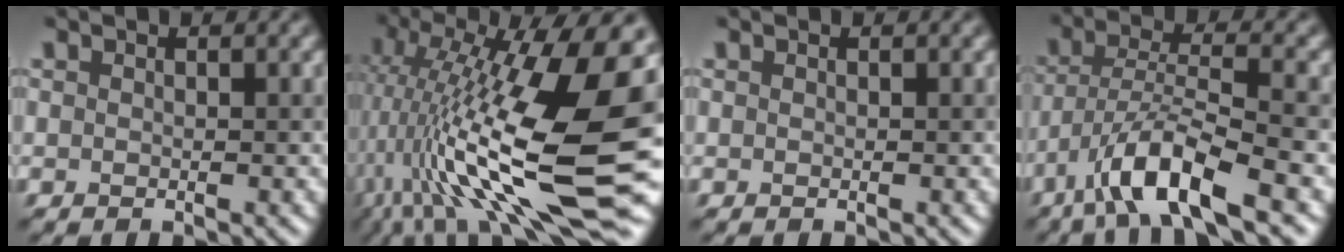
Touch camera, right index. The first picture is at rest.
{"total": 16.4, "force": [-0.3, 5.5, 15.5], "torque": [-0.276, 0.001, -0.003]}
{"total": 0.0}
{"total": 7.5, "force": [-4.5, 1.4, 5.8], "torque": [-0.105, 0.006, -0.089]}